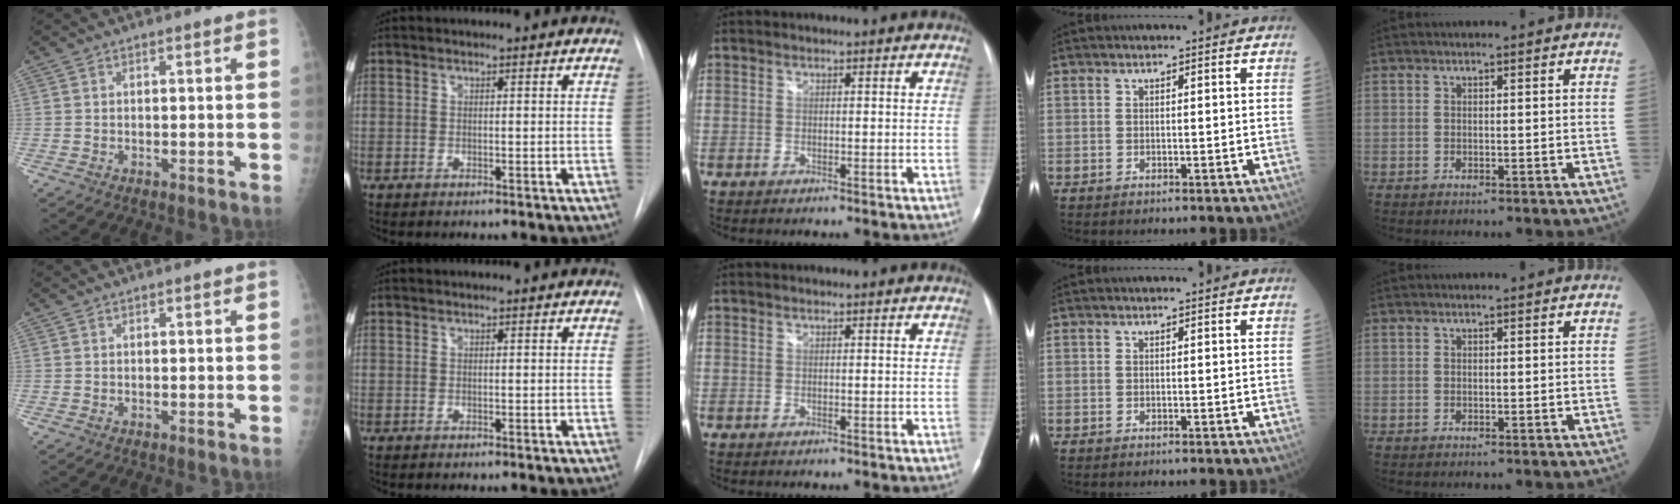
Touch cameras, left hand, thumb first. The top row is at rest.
{}